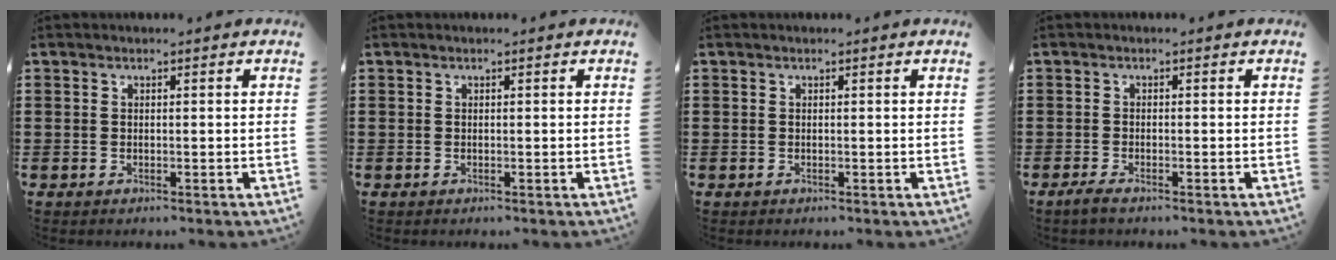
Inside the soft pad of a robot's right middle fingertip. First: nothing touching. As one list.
[{"total": 0.0}, {"total": 0.0}, {"total": 1.1, "force": [-0.8, 0.0, 0.8], "torque": [-0.014, -0.003, -0.014]}]